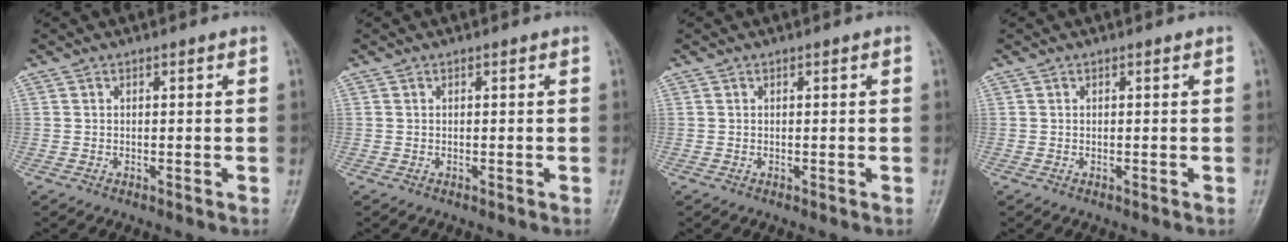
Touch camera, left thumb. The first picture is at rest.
{"total": 0.0}
{"total": 0.0}
{"total": 0.0}